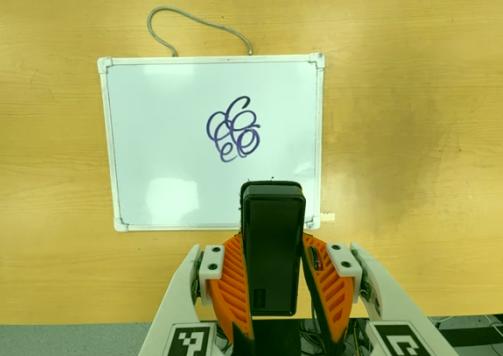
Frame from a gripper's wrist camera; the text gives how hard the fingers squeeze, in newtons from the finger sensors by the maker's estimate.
{"total": 4.0, "left": 2.6, "right": 5.4}